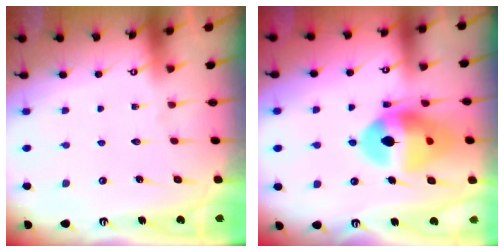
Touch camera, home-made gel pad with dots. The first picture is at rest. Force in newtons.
{"total": 16.3, "press": 16.2, "slide": 2.0}